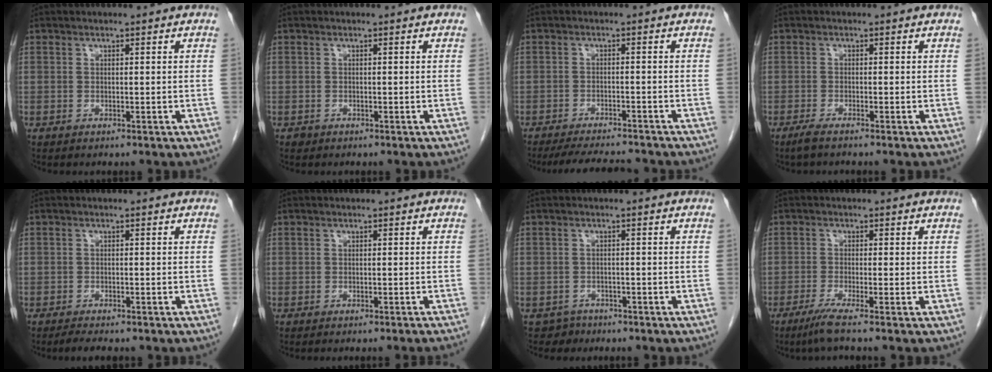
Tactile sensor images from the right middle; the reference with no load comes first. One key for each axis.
{"total": 0.5, "fx": -0.3, "fy": 0.4, "fz": 0.0, "tx": -0.005, "ty": 0.002, "tz": -0.006}
{"total": 8.6, "fx": -8.0, "fy": 1.0, "fz": 2.9, "tx": -0.046, "ty": -0.007, "tz": -0.116}
{"total": 2.0, "fx": -1.6, "fy": -0.1, "fz": 1.2, "tx": -0.029, "ty": -0.005, "tz": -0.031}
{"total": 2.4, "fx": -2.1, "fy": 0.5, "fz": 1.1, "tx": -0.026, "ty": -0.008, "tz": -0.031}
{"total": 3.6, "fx": -3.2, "fy": -0.7, "fz": 1.5, "tx": -0.011, "ty": 0.004, "tz": -0.038}
{"total": 2.2, "fx": -1.6, "fy": 1.4, "fz": -0.7, "tx": 0.008, "ty": 0.007, "tz": -0.025}
{"total": 3.5, "fx": -2.5, "fy": -0.9, "fz": 2.3, "tx": -0.052, "ty": -0.011, "tz": -0.053}